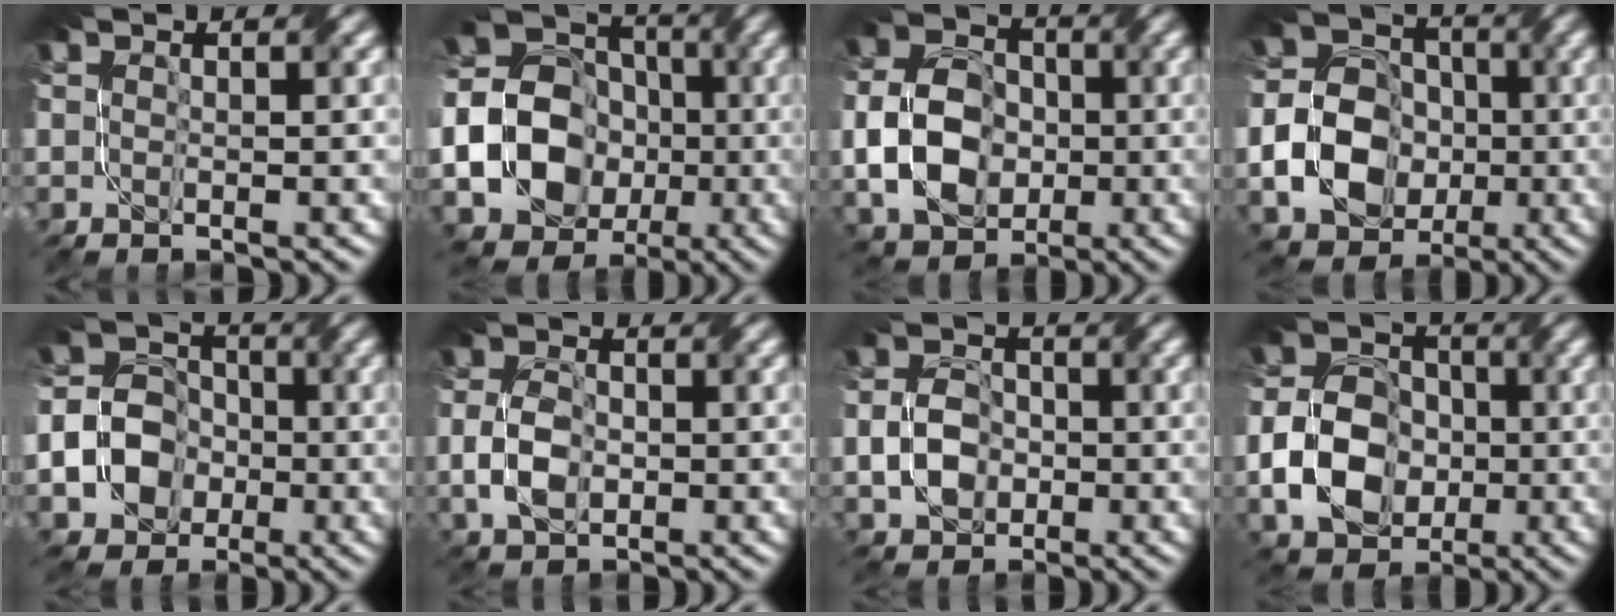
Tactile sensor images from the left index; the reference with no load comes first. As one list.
[{"total": 21.7, "force": [-5.4, 19.4, 8.0], "torque": [-0.187, -0.011, -0.132]}, {"total": 7.5, "force": [-2.0, 5.5, 4.8], "torque": [-0.094, 0.002, -0.046]}, {"total": 8.4, "force": [-2.8, 6.5, 4.5], "torque": [-0.082, -0.005, -0.061]}, {"total": 7.8, "force": [-2.9, 6.4, 3.3], "torque": [-0.061, -0.015, -0.079]}, {"total": 3.9, "force": [-1.4, 2.4, 2.7], "torque": [-0.062, -0.004, -0.032]}, {"total": 4.0, "force": [-1.7, 2.9, 2.2], "torque": [-0.041, -0.001, -0.038]}, {"total": 7.5, "force": [-2.6, 5.6, 4.2], "torque": [-0.079, -0.003, -0.058]}]